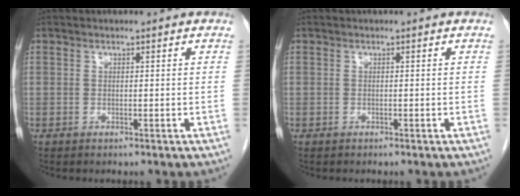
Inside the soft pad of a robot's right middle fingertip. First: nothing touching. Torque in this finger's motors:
{"motor_torque": [0.31, -0.10, 0.08, 0.01]}